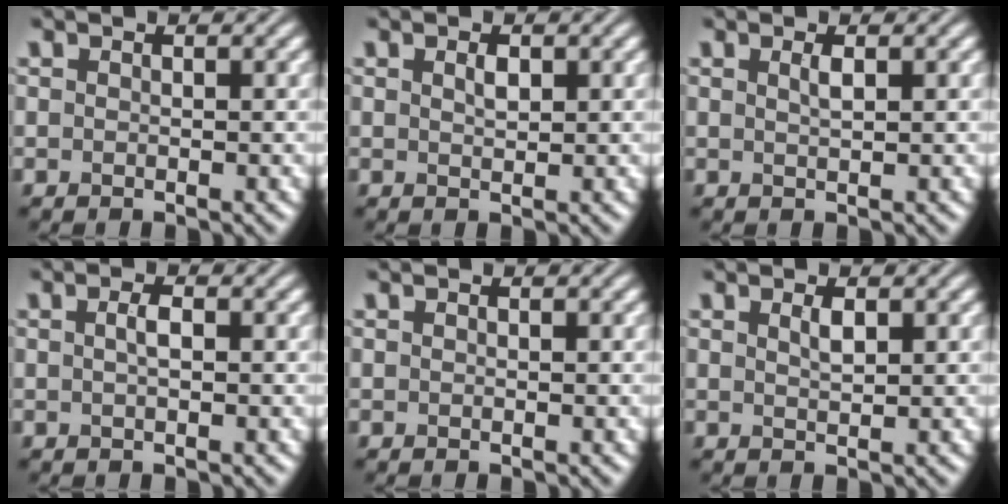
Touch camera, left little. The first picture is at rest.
{"total": 1.0, "force": [0.5, 0.4, 0.8], "torque": [-0.018, 0.000, 0.011]}
{"total": 1.0, "force": [0.5, 0.2, 0.8], "torque": [-0.014, 0.002, 0.008]}
{"total": 1.2, "force": [0.1, 0.3, 1.1], "torque": [-0.024, 0.003, 0.003]}
{"total": 0.0}
{"total": 1.1, "force": [0.7, 0.3, 0.9], "torque": [-0.018, 0.001, 0.012]}